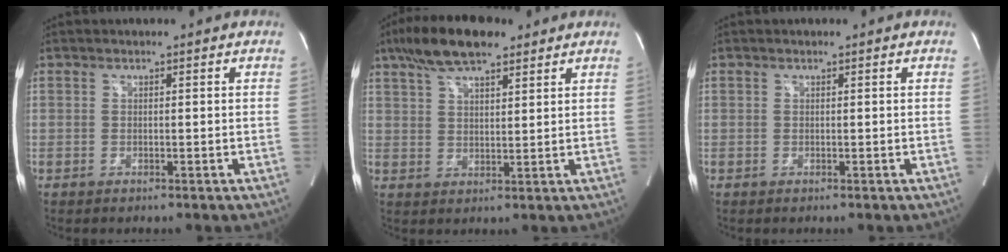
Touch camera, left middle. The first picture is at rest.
{"total": 10.0, "force": [7.2, 3.2, 6.2], "torque": [-0.120, 0.018, 0.127]}
{"total": 0.0}